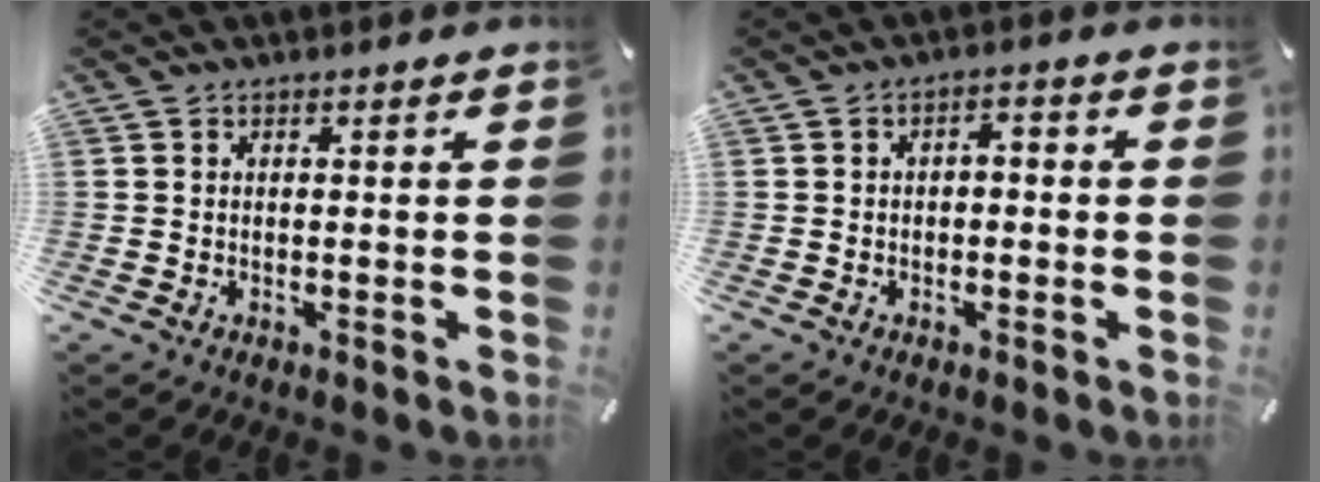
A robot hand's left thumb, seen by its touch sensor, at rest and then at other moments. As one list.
[{"total": 2.1, "force": [-1.2, 1.1, 1.3], "torque": [-0.024, 0.011, -0.026]}]